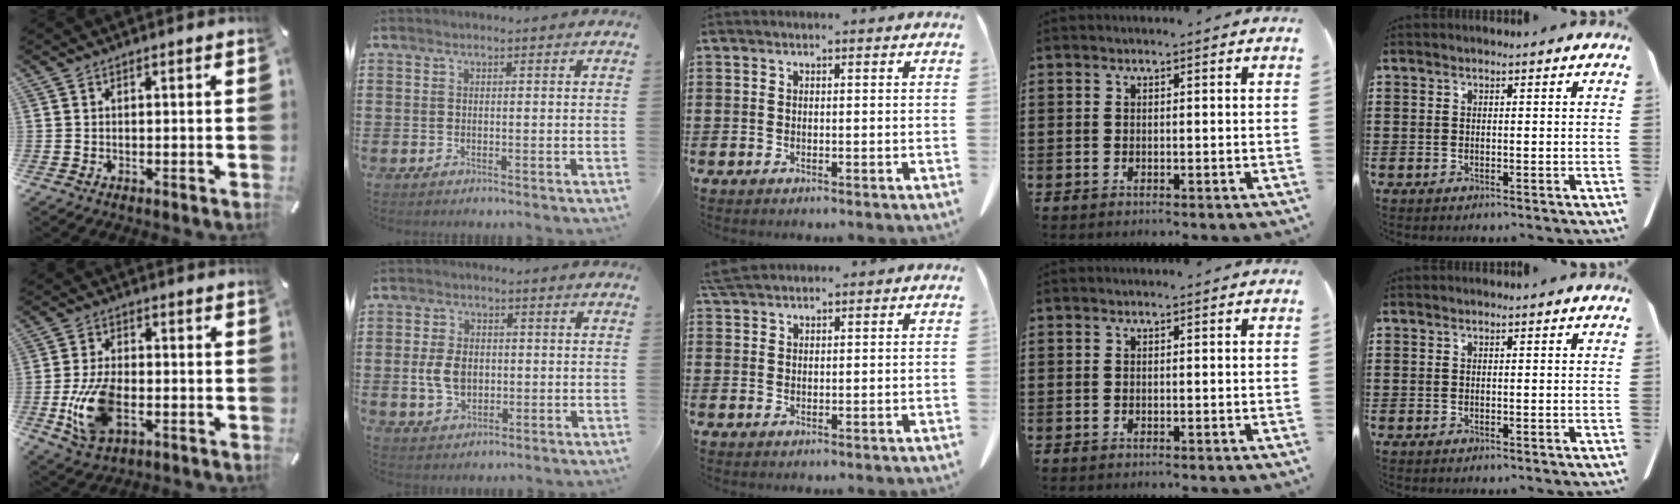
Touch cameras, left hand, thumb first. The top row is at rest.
{"thumb": {"total": 12.3, "force": [-3.2, 7.3, 9.4], "torque": [-0.205, -0.001, -0.052]}, "index": {"total": 5.6, "force": [-0.2, 3.9, 4.0], "torque": [-0.102, 0.003, -0.010]}, "middle": {"total": 3.2, "force": [3.0, 0.5, 1.2], "torque": [-0.034, -0.002, 0.059]}}